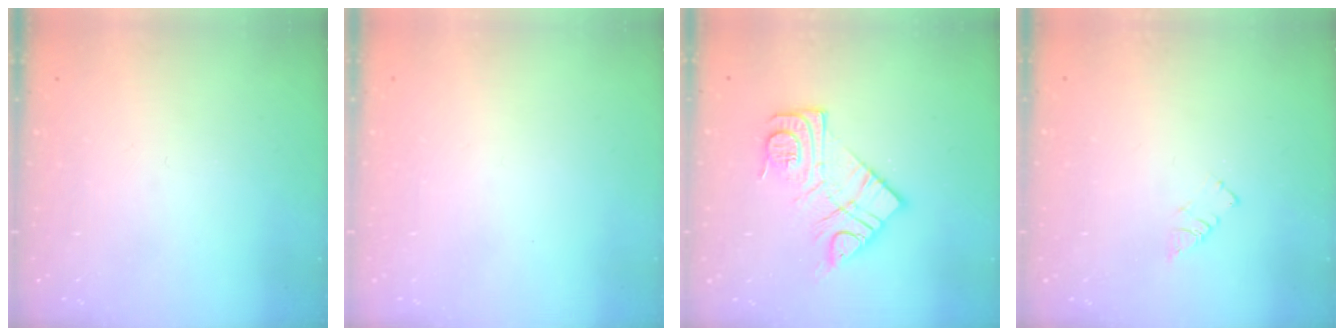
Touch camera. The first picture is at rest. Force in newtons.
{"total": 1.7, "press": 1.7, "slide": 0.1}
{"total": 13.2, "press": 13.2, "slide": 1.0}
{"total": 2.9, "press": 2.9, "slide": 0.4}